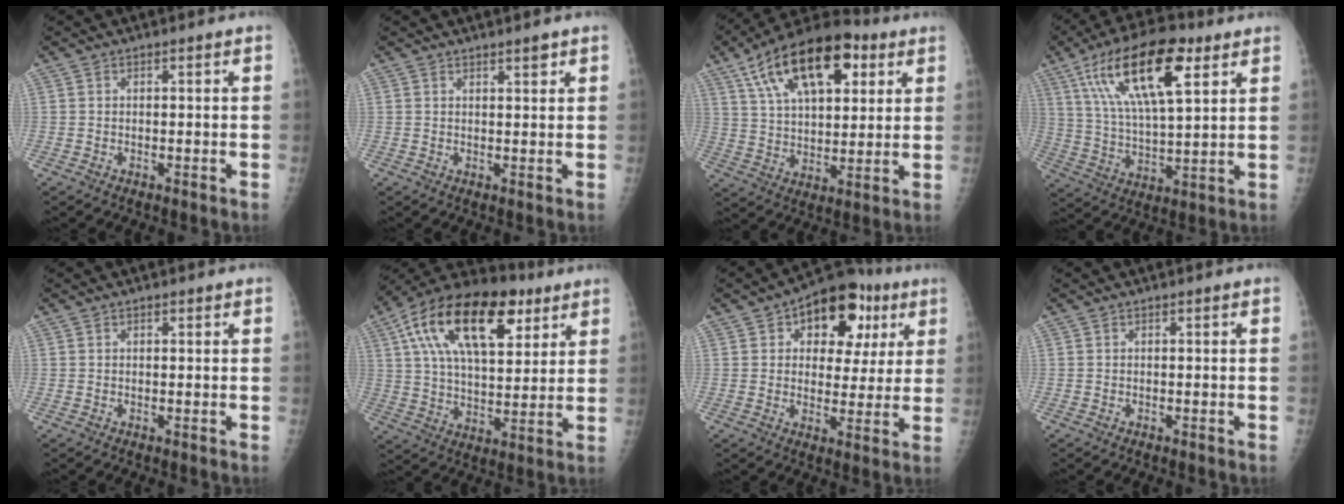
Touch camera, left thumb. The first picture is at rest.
{"total": 1.9, "force": [1.4, 0.6, 1.1], "torque": [-0.009, -0.009, 0.020]}
{"total": 21.6, "force": [9.7, 11.0, 15.8], "torque": [-0.241, -0.007, 0.165]}
{"total": 19.6, "force": [9.1, 7.2, 15.9], "torque": [-0.271, -0.015, 0.161]}
{"total": 0.7, "force": [0.4, 0.4, 0.4], "torque": [-0.002, -0.001, 0.004]}
{"total": 24.3, "force": [10.8, 12.3, 18.0], "torque": [-0.294, 0.000, 0.179]}
{"total": 15.4, "force": [6.3, 9.7, 10.3], "torque": [-0.082, 0.004, 0.087]}
{"total": 0.0}